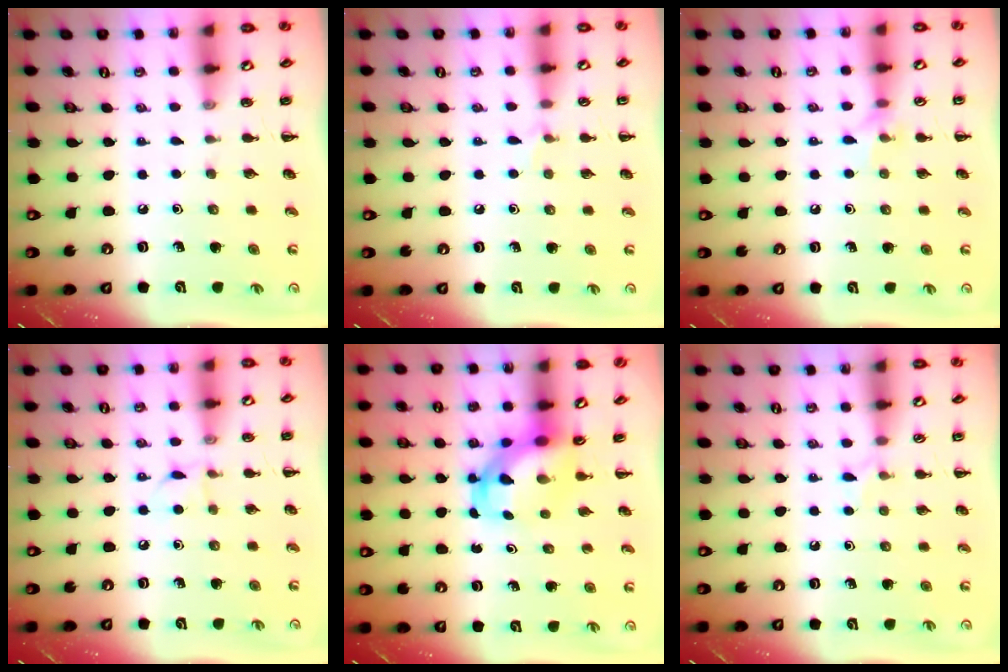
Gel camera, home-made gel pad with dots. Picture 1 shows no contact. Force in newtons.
{"total": 4.5, "press": 4.3, "slide": 1.6}
{"total": 6.4, "press": 6.2, "slide": 1.5}
{"total": 5.6, "press": 5.5, "slide": 1.4}
{"total": 5.5, "press": 5.4, "slide": 1.1}
{"total": 5.3, "press": 5.0, "slide": 1.8}